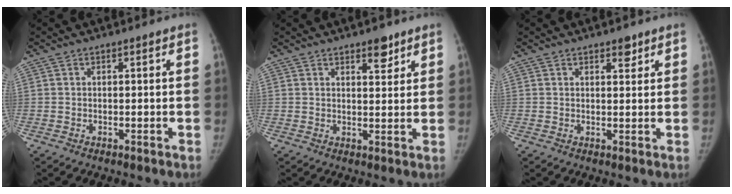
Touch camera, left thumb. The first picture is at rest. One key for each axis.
{"total": 3.9, "fx": 2.7, "fy": 1.6, "fz": 2.3, "tx": -0.016, "ty": -0.016, "tz": 0.039}
{"total": 2.3, "fx": 1.6, "fy": 1.1, "fz": 1.3, "tx": -0.006, "ty": -0.009, "tz": 0.022}